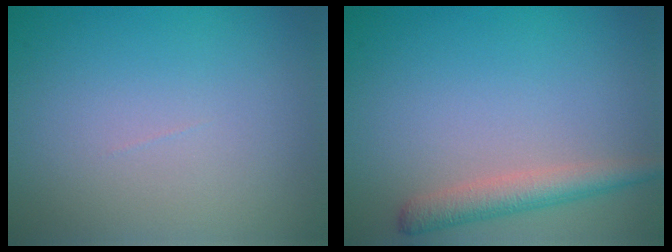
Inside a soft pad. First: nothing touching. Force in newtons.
{"total": 3.0, "press": 3.0, "slide": 0.2}